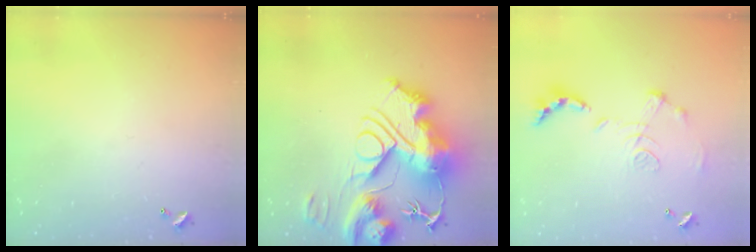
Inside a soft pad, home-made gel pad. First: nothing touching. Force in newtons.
{"total": 0.5, "press": 0.5, "slide": 0.0}
{"total": 1.2, "press": 0.4, "slide": 1.1}